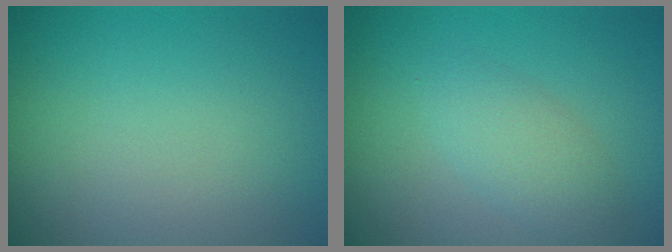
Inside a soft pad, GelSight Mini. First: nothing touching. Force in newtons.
{"total": 2.5, "press": 2.5, "slide": 0.0}